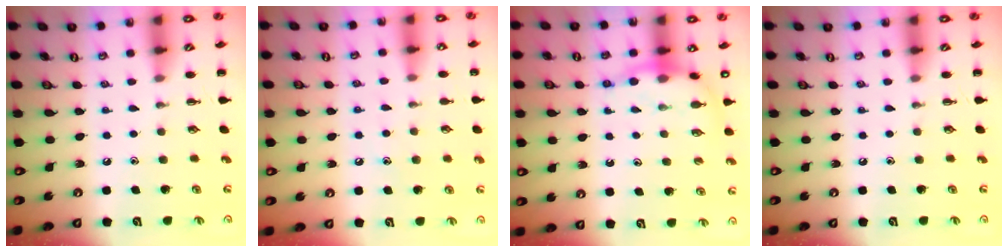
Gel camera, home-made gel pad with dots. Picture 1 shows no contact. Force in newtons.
{"total": 6.8, "press": 6.6, "slide": 1.7}
{"total": 7.5, "press": 7.5, "slide": 0.8}
{"total": 0.0}